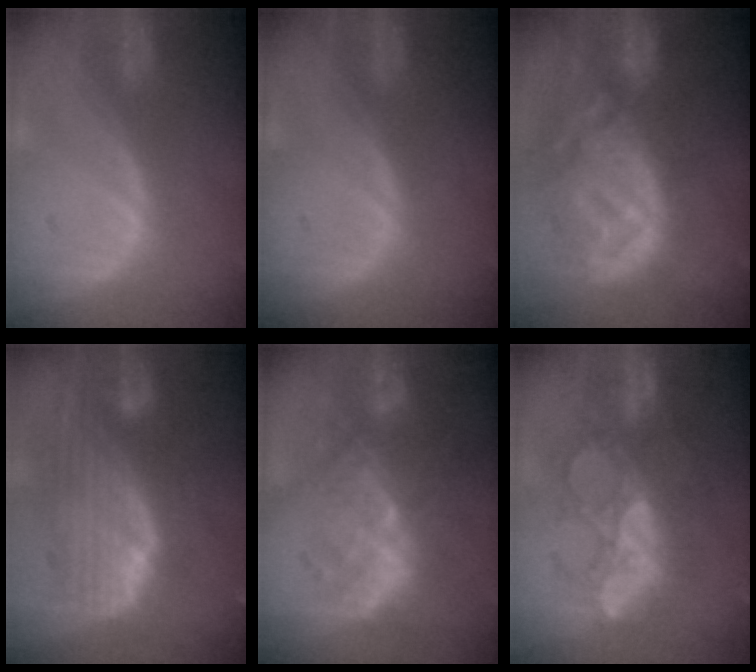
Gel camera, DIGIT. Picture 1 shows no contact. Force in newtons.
{"total": 0.0}
{"total": 12.3, "press": 11.0, "slide": 5.5}
{"total": 9.9, "press": 8.8, "slide": 4.5}
{"total": 9.0, "press": 8.6, "slide": 2.4}
{"total": 8.8, "press": 8.6, "slide": 1.5}